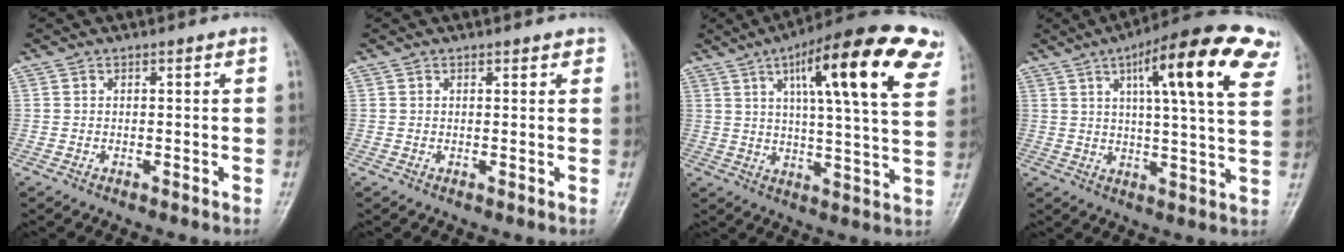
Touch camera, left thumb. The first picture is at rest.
{"total": 1.5, "force": [1.1, 0.7, 0.7], "torque": [0.001, -0.003, 0.010]}
{"total": 22.6, "force": [10.2, 4.7, 19.6], "torque": [-0.259, -0.009, 0.140]}
{"total": 19.8, "force": [8.9, 4.0, 17.2], "torque": [-0.220, -0.008, 0.117]}